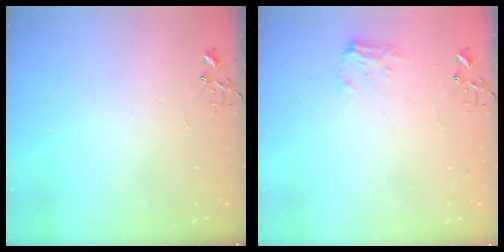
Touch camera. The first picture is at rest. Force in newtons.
{"total": 7.9, "press": 7.9, "slide": 0.5}